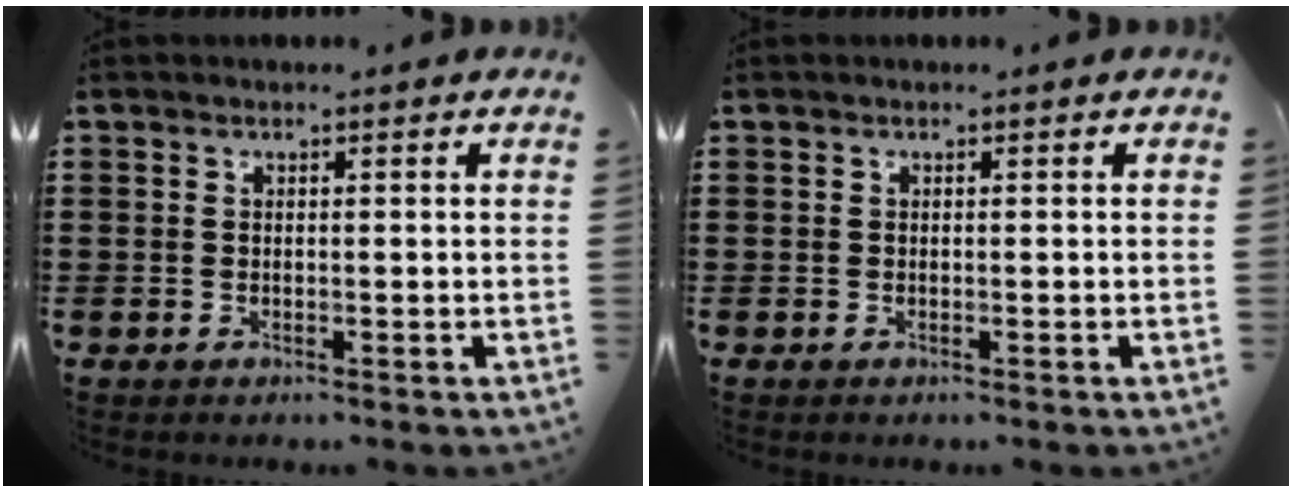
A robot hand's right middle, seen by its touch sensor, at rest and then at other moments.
{"total": 0.0}